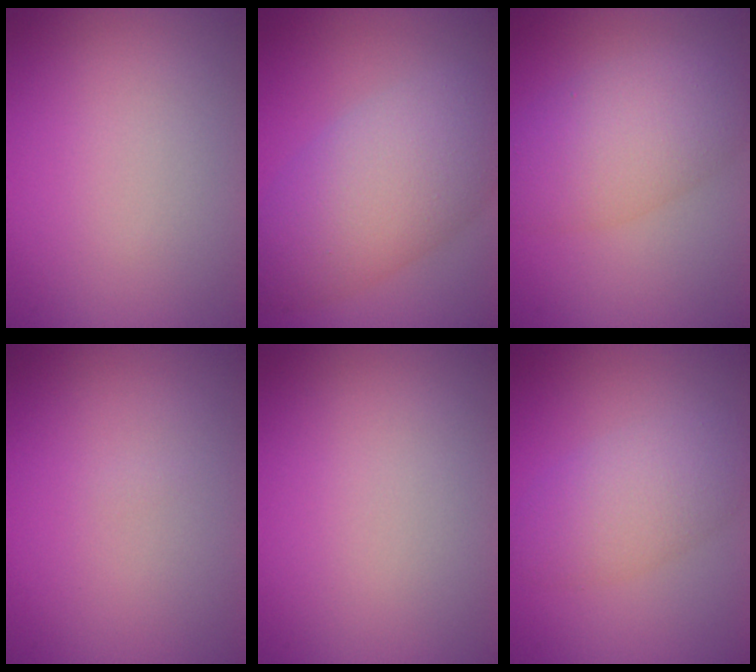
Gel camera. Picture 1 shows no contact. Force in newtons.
{"total": 8.1, "press": 8.1, "slide": 0.2}
{"total": 6.0, "press": 6.0, "slide": 0.4}
{"total": 0.0}
{"total": 0.0}
{"total": 4.1, "press": 4.1, "slide": 0.3}